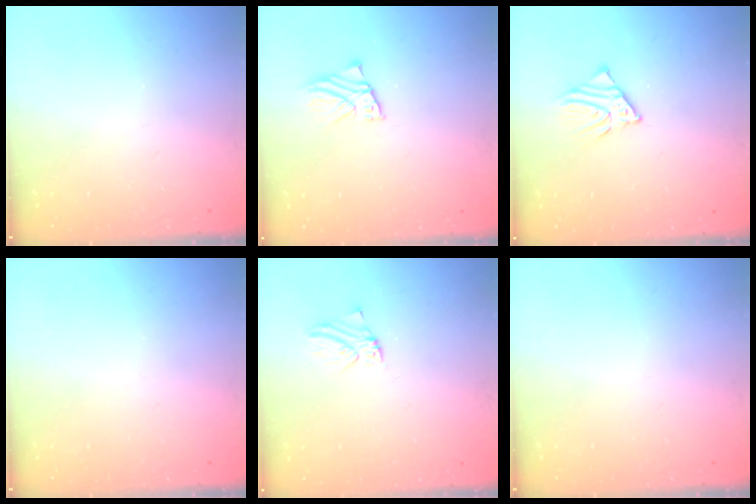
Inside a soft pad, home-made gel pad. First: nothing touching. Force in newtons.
{"total": 2.2, "press": 2.2, "slide": 0.1}
{"total": 4.1, "press": 4.1, "slide": 0.3}
{"total": 0.0}
{"total": 0.9, "press": 0.9, "slide": 0.1}
{"total": 0.0}